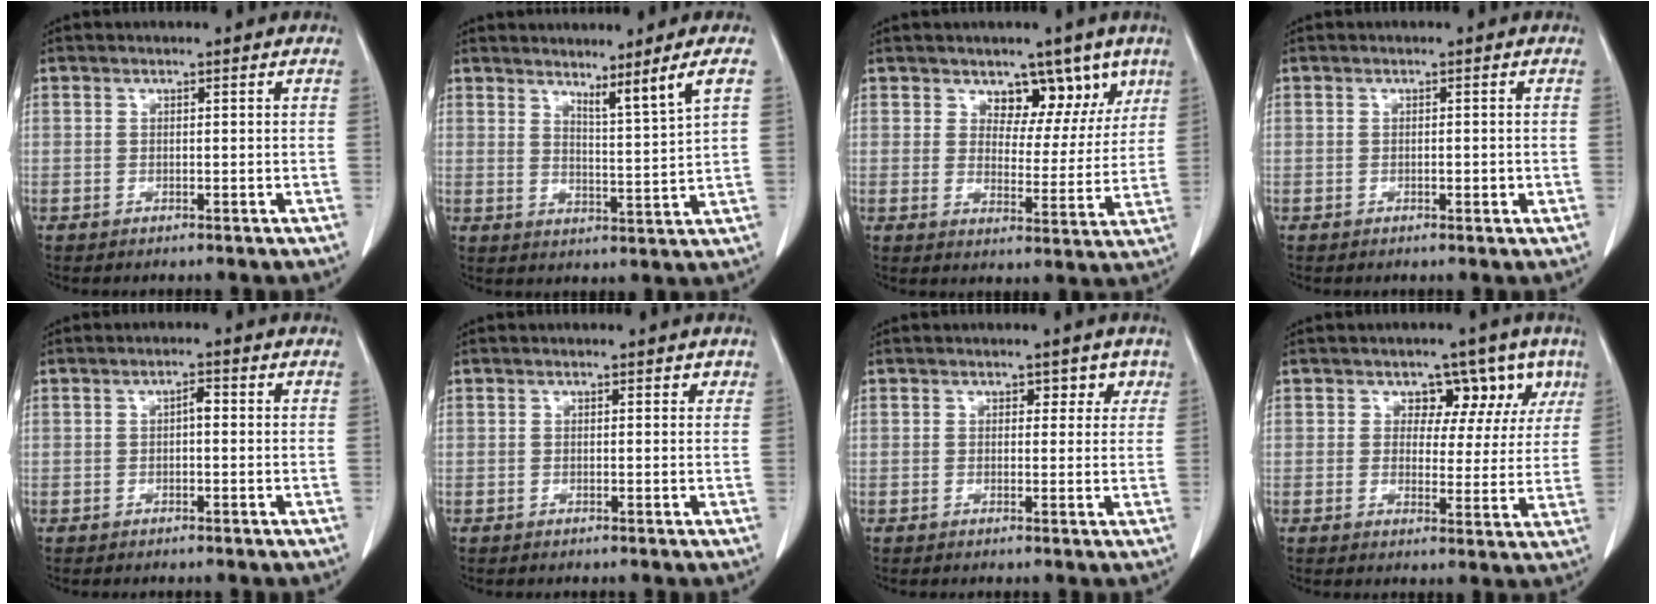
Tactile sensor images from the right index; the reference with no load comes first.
{"total": 4.9, "force": [3.0, -1.8, 3.4], "torque": [-0.058, -0.024, 0.059]}
{"total": 7.4, "force": [4.8, 4.7, 3.2], "torque": [-0.020, 0.000, 0.071]}
{"total": 1.1, "force": [-0.2, 0.4, 1.0], "torque": [-0.018, 0.000, -0.002]}
{"total": 1.5, "force": [0.0, 0.6, 1.4], "torque": [-0.023, 0.005, -0.001]}
{"total": 0.7, "force": [0.4, 0.4, 0.3], "torque": [0.002, 0.000, 0.000]}
{"total": 2.7, "force": [1.4, 1.9, 1.2], "torque": [0.005, 0.005, 0.012]}
{"total": 7.2, "force": [3.8, 5.2, 3.3], "torque": [-0.017, 0.014, 0.041]}